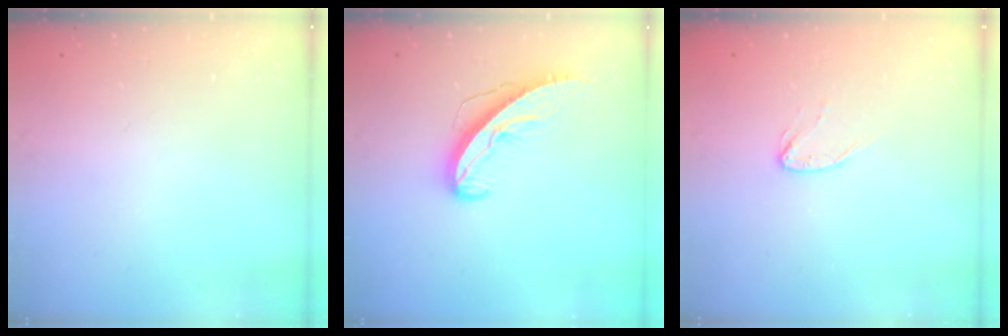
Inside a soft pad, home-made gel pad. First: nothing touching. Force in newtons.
{"total": 8.7, "press": 8.7, "slide": 0.5}
{"total": 5.2, "press": 5.1, "slide": 0.4}